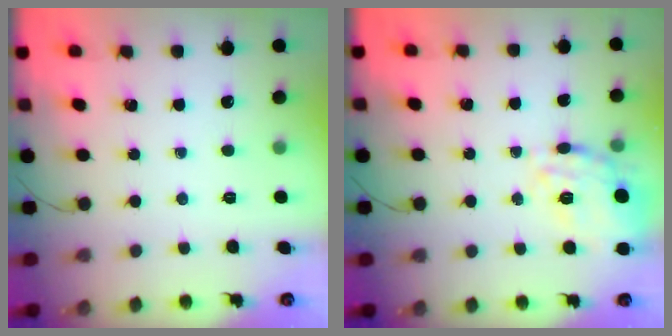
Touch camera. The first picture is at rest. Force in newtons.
{"total": 19.2, "press": 19.2, "slide": 0.1}